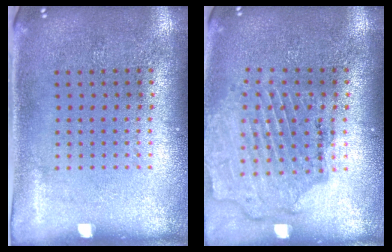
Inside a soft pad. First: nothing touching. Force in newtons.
{"total": 1.6, "press": 1.5, "slide": 0.3}